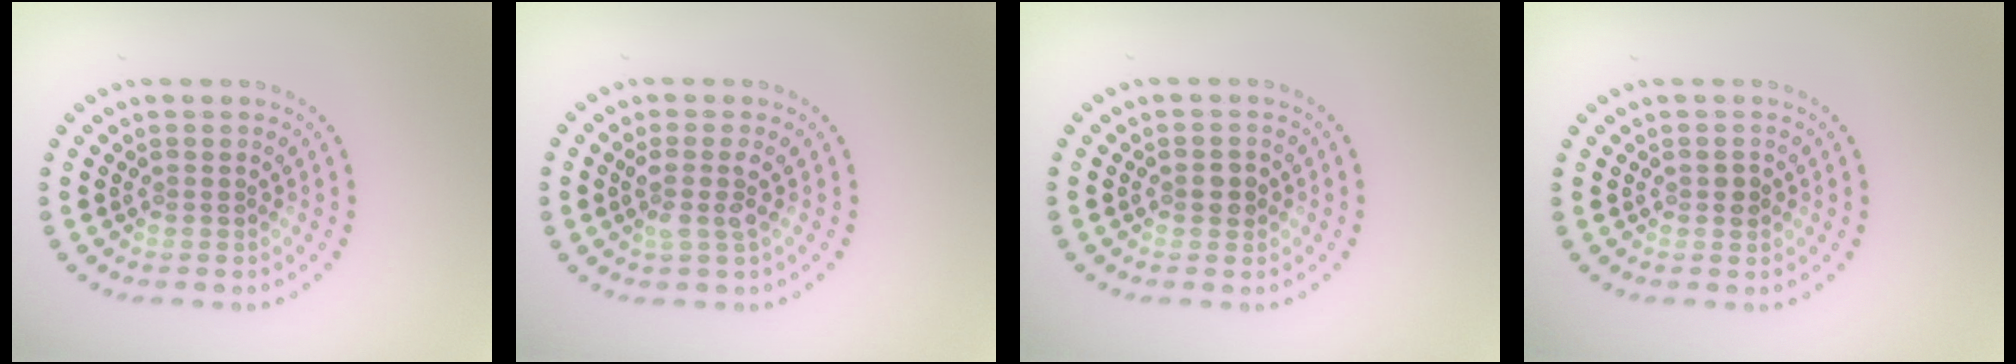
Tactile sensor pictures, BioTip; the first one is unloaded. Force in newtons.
{"total": 2.2, "press": 1.7, "slide": 1.4}
{"total": 1.5, "press": 1.5, "slide": 0.1}
{"total": 1.0, "press": 1.0, "slide": 0.1}